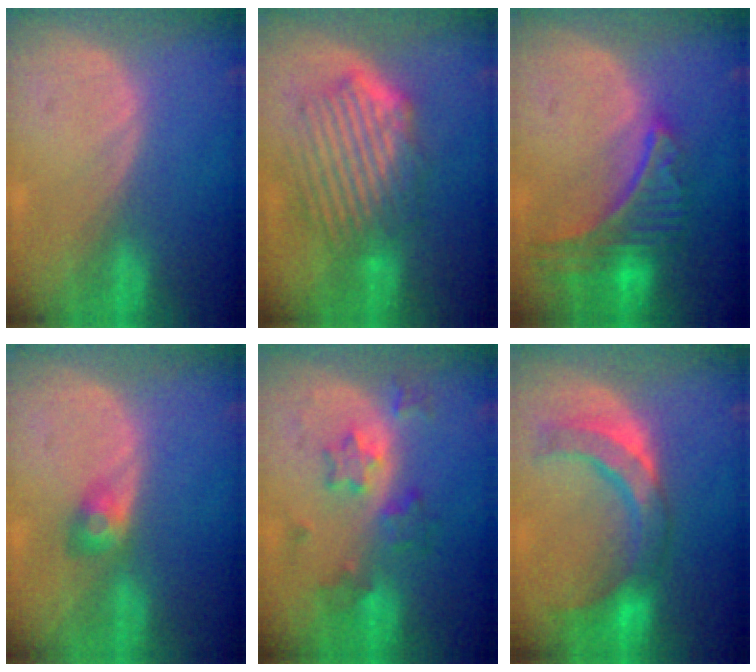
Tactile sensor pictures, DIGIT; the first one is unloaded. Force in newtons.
{"total": 9.6, "press": 8.5, "slide": 4.5}
{"total": 9.1, "press": 8.0, "slide": 4.3}
{"total": 3.0, "press": 2.6, "slide": 1.4}
{"total": 5.8, "press": 5.8, "slide": 0.8}
{"total": 8.4, "press": 8.3, "slide": 1.2}